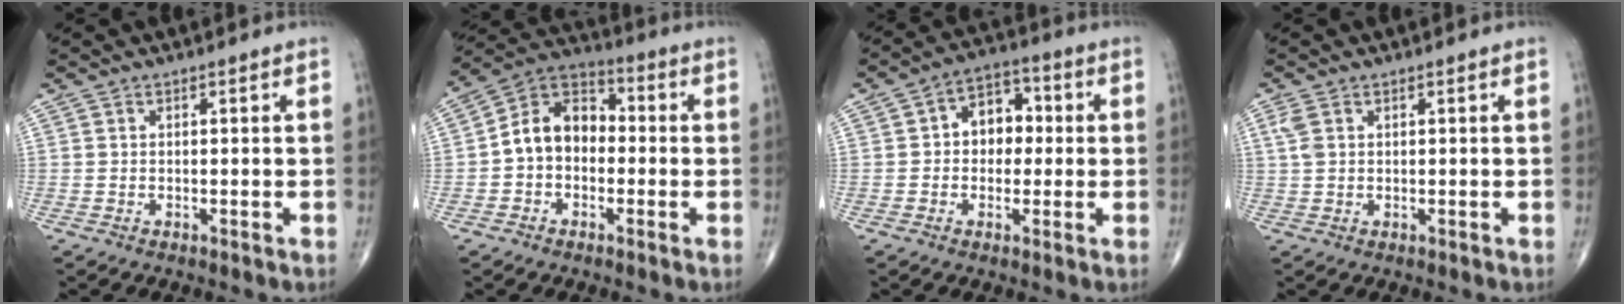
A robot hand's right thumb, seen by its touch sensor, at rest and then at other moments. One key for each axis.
{"total": 10.7, "fx": -1.0, "fy": 7.9, "fz": 7.1, "tx": -0.097, "ty": 0.038, "tz": -0.035}
{"total": 8.3, "fx": 0.6, "fy": 6.1, "fz": 5.5, "tx": -0.047, "ty": 0.023, "tz": -0.001}
{"total": 2.5, "fx": 1.0, "fy": 1.5, "fz": 1.7, "tx": -0.050, "ty": 0.007, "tz": 0.025}